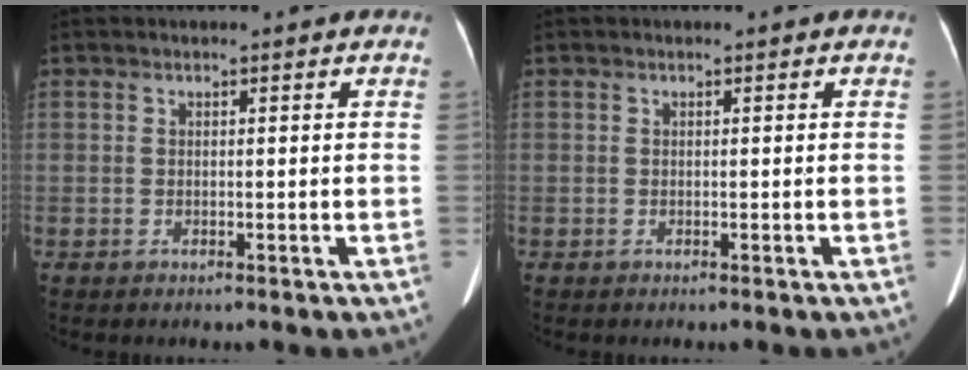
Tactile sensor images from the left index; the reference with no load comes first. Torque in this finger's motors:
{"motor_torque": [0.00, 0.00, 0.02, 0.00]}